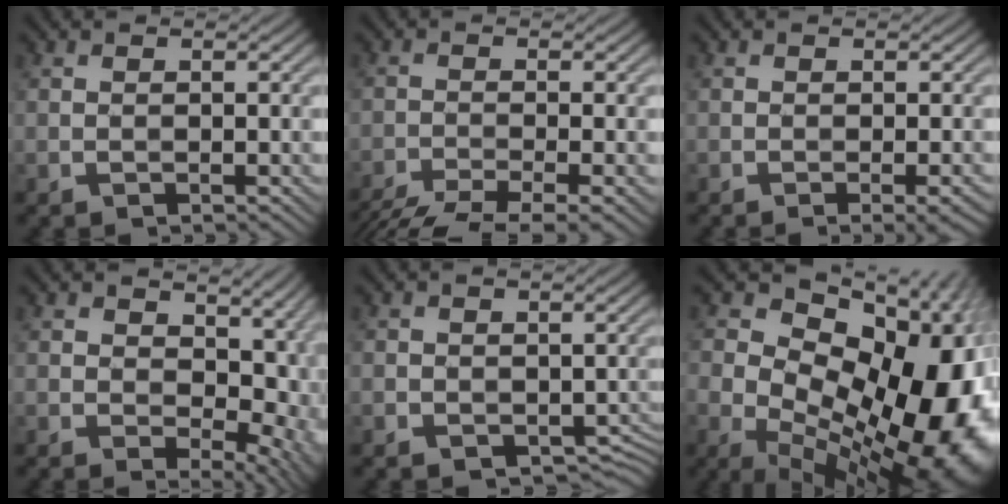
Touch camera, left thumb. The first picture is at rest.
{"total": 6.5, "force": [-5.1, 1.1, 3.8], "torque": [-0.062, -0.009, -0.088]}
{"total": 1.3, "force": [-0.7, 0.0, 1.1], "torque": [-0.020, 0.003, -0.015]}
{"total": 10.8, "force": [1.2, 6.5, 8.5], "torque": [-0.108, -0.005, 0.027]}
{"total": 2.8, "force": [-1.3, 2.5, 0.4], "torque": [-0.001, 0.001, -0.014]}
{"total": 21.8, "force": [-1.8, 14.2, 16.4], "torque": [-0.234, -0.009, -0.023]}